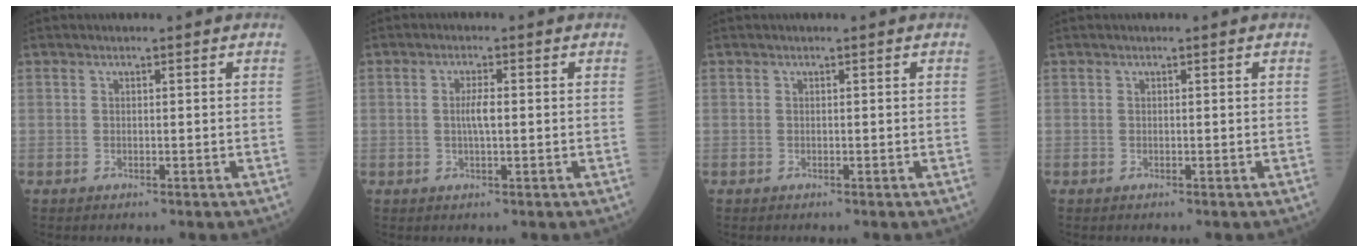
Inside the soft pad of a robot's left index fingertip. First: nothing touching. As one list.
[{"total": 2.6, "force": [-0.6, 0.4, 2.5], "torque": [-0.047, -0.003, -0.014]}, {"total": 0.0}, {"total": 0.0}]